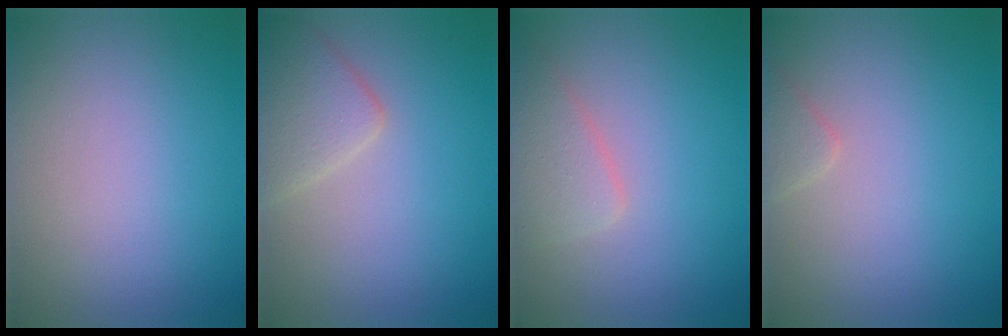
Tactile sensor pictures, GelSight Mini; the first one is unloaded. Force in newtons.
{"total": 3.4, "press": 3.4, "slide": 0.1}
{"total": 2.4, "press": 2.4, "slide": 0.1}
{"total": 1.2, "press": 1.2, "slide": 0.1}